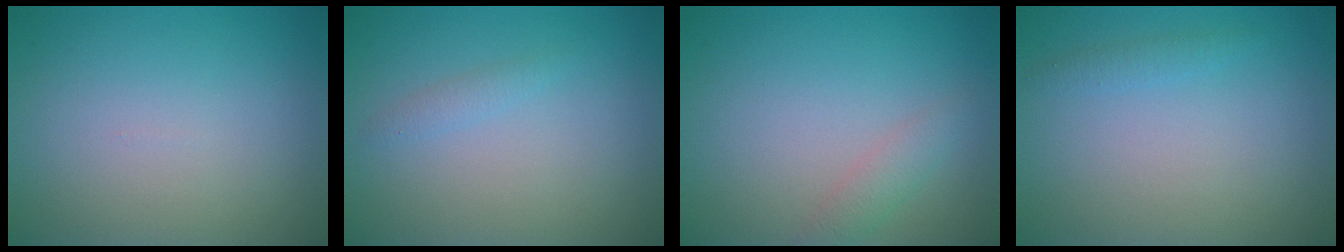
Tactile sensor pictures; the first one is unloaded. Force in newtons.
{"total": 0.9, "press": 0.9, "slide": 0.0}
{"total": 1.5, "press": 1.5, "slide": 0.0}
{"total": 0.9, "press": 0.9, "slide": 0.0}